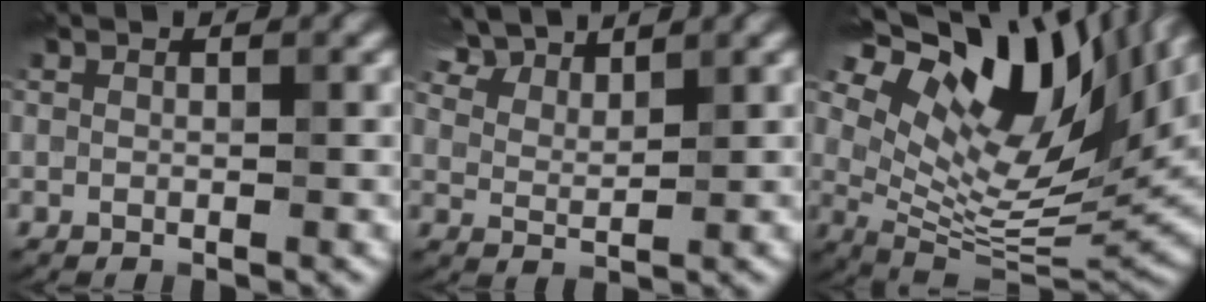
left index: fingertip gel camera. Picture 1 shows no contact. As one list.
[{"total": 5.9, "force": [5.2, 1.8, 2.3], "torque": [-0.058, 0.009, 0.095]}, {"total": 16.5, "force": [8.3, 6.7, 12.5], "torque": [-0.240, 0.030, 0.153]}]